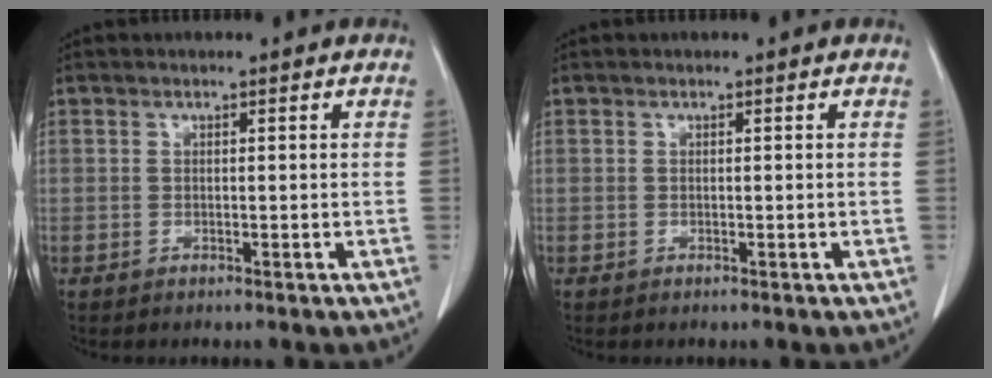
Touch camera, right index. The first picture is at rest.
{"total": 0.0}